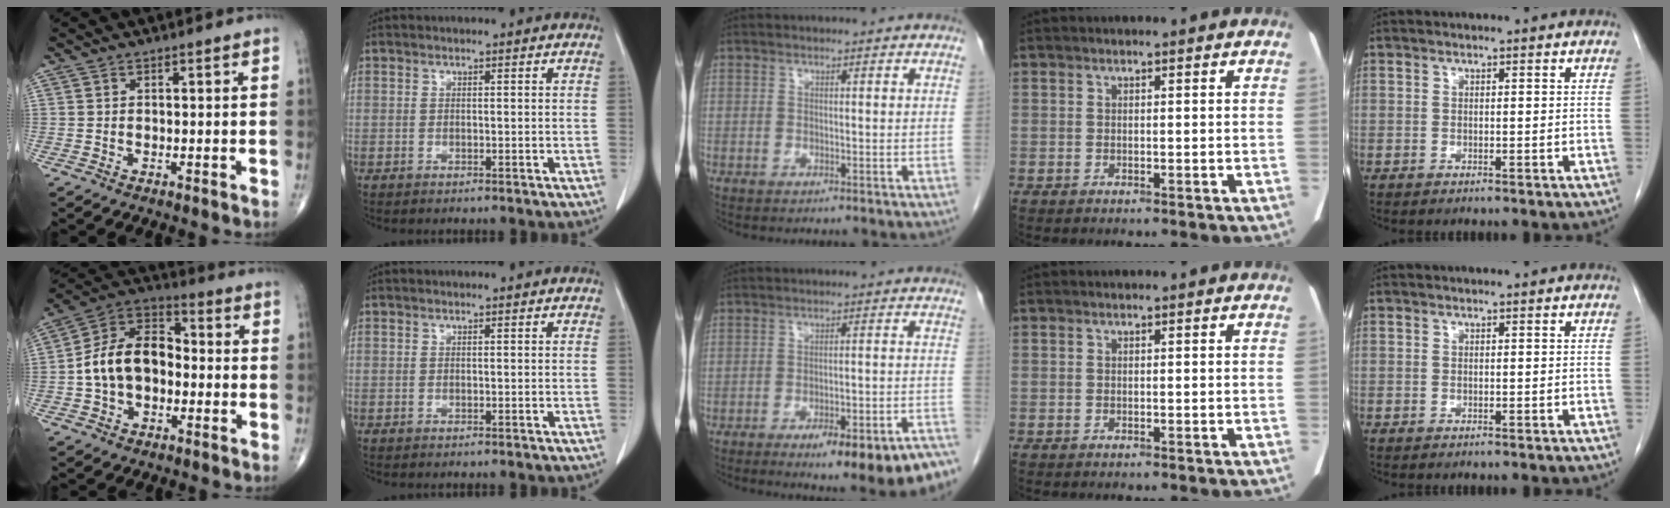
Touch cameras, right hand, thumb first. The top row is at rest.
{"thumb": {"total": 13.8, "force": [-1.4, 9.4, 10.0], "torque": [-0.162, 0.042, -0.037]}, "middle": {"total": 14.9, "force": [-10.5, 2.8, 10.2], "torque": [-0.071, 0.027, -0.141]}}